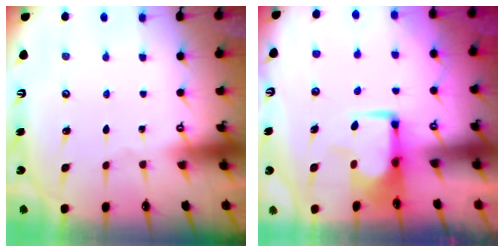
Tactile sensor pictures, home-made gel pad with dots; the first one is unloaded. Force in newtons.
{"total": 0.8, "press": 0.5, "slide": 0.6}